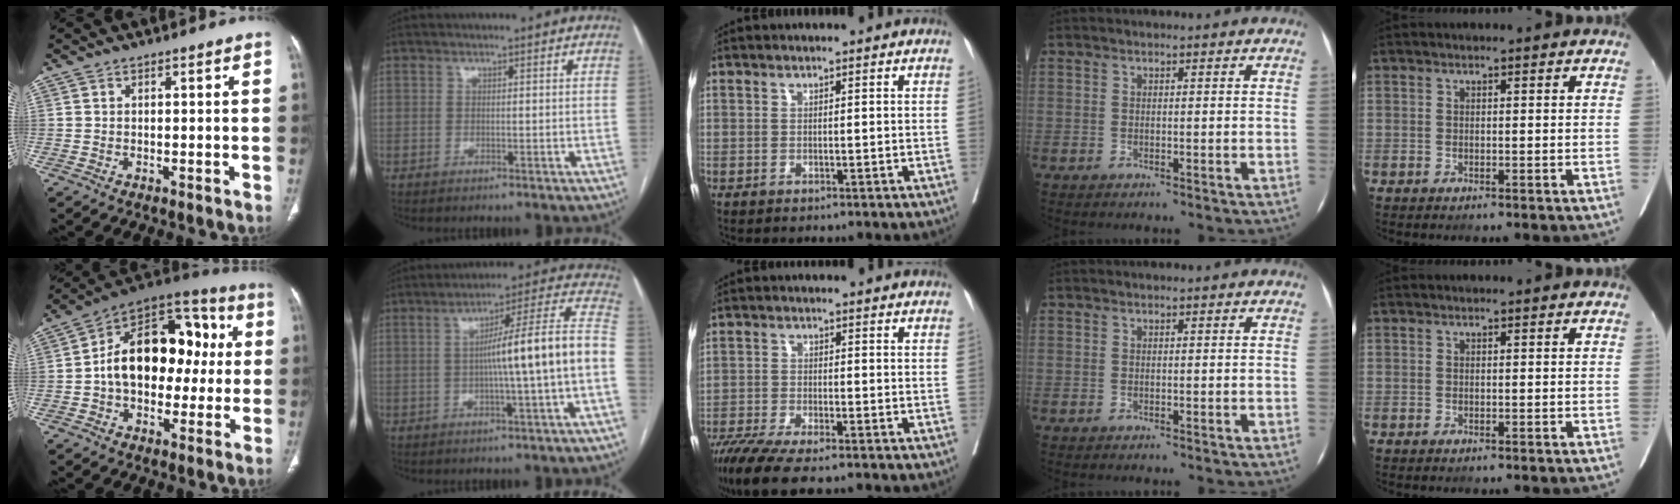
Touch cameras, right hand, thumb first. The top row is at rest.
{"thumb": {"total": 21.2, "force": [0.9, 13.9, 16.0], "torque": [-0.209, 0.047, 0.009]}, "index": {"total": 13.6, "force": [-2.1, -1.0, 13.4], "torque": [-0.188, 0.030, -0.033]}, "middle": {"total": 9.5, "force": [-7.6, 1.3, 5.7], "torque": [-0.088, -0.022, -0.128]}}